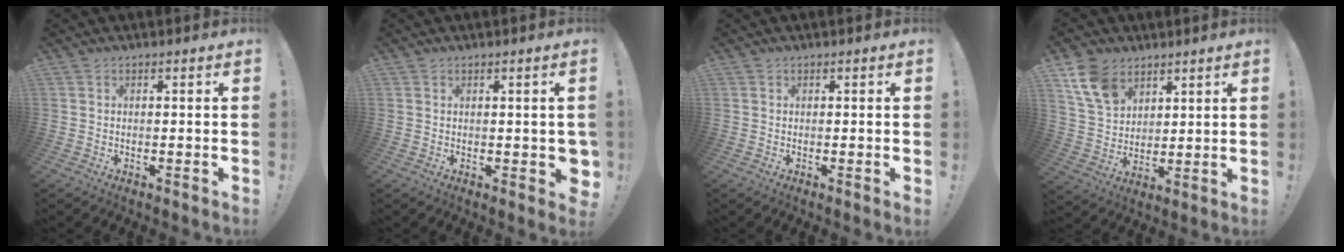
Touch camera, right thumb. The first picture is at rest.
{"total": 2.1, "force": [0.3, 1.4, 1.5], "torque": [-0.014, 0.001, 0.006]}
{"total": 0.5, "force": [0.1, -0.4, 0.4], "torque": [-0.004, -0.002, 0.000]}
{"total": 11.7, "force": [7.1, 7.7, 5.2], "torque": [-0.096, -0.029, 0.141]}